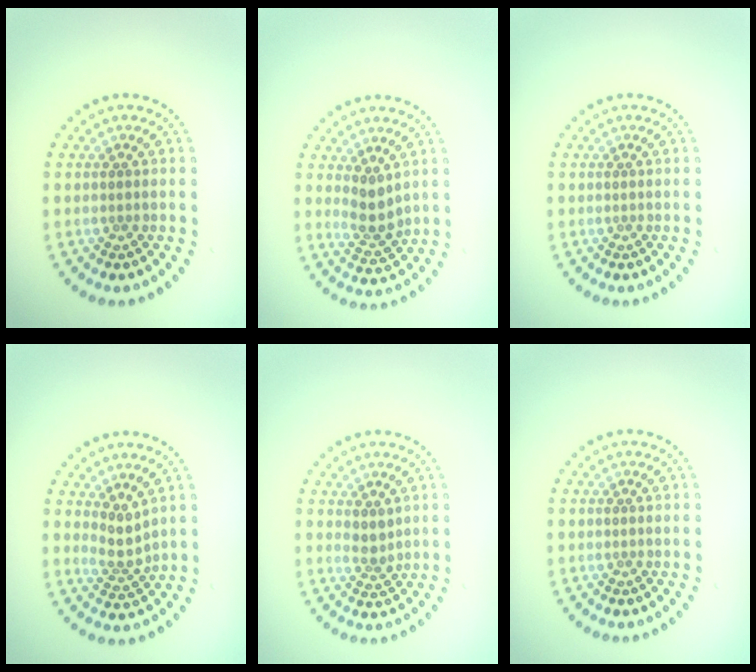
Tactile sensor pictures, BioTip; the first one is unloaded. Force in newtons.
{"total": 2.8, "press": 2.5, "slide": 1.1}
{"total": 0.0}
{"total": 2.2, "press": 1.5, "slide": 1.6}
{"total": 1.6, "press": 1.4, "slide": 0.9}
{"total": 0.0}